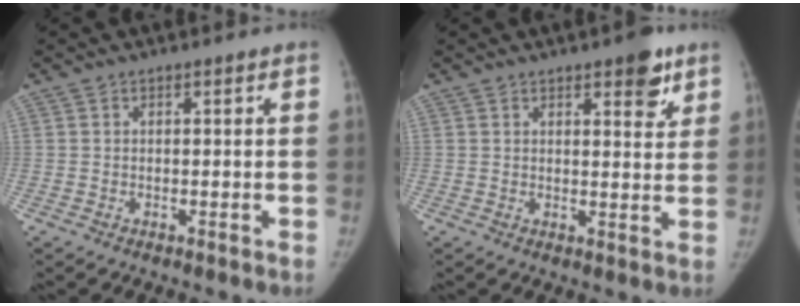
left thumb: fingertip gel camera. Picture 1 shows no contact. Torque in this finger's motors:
{"motor_torque": [0.96, -0.03, 0.66, -0.46, 0.07]}